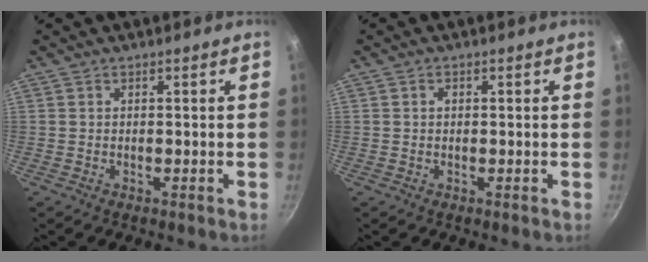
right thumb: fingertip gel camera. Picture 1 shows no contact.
{"total": 0.7, "force": [0.1, 0.6, 0.4], "torque": [-0.006, 0.004, 0.003]}